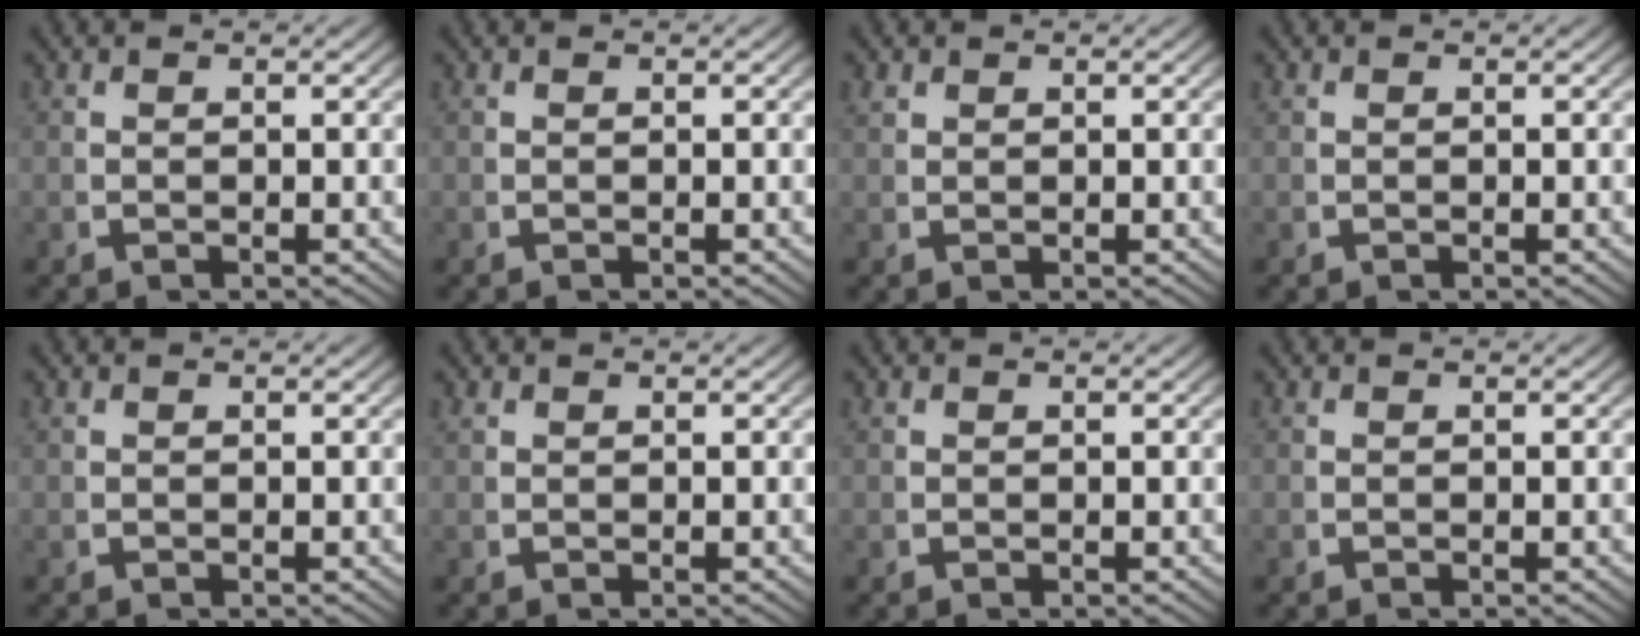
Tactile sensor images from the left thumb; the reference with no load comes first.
{"total": 0.0}
{"total": 0.9, "force": [0.8, 0.3, 0.2], "torque": [-0.006, -0.002, 0.023]}
{"total": 0.0}
{"total": 0.0}
{"total": 0.5, "force": [0.5, 0.1, 0.0], "torque": [-0.006, -0.004, 0.017]}
{"total": 0.0}
{"total": 0.0}